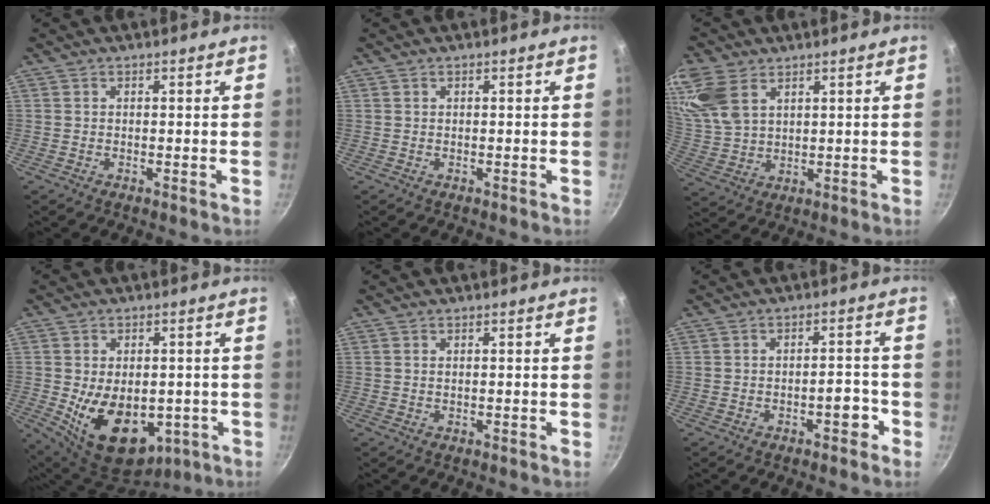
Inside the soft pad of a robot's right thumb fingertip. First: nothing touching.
{"total": 0.0}
{"total": 13.0, "force": [6.6, 8.1, 7.7], "torque": [-0.168, -0.004, 0.142]}
{"total": 16.4, "force": [-3.0, 10.6, 12.2], "torque": [-0.167, -0.013, -0.022]}
{"total": 0.0}
{"total": 3.8, "force": [-2.0, 1.7, 2.7], "torque": [-0.016, 0.028, -0.025]}